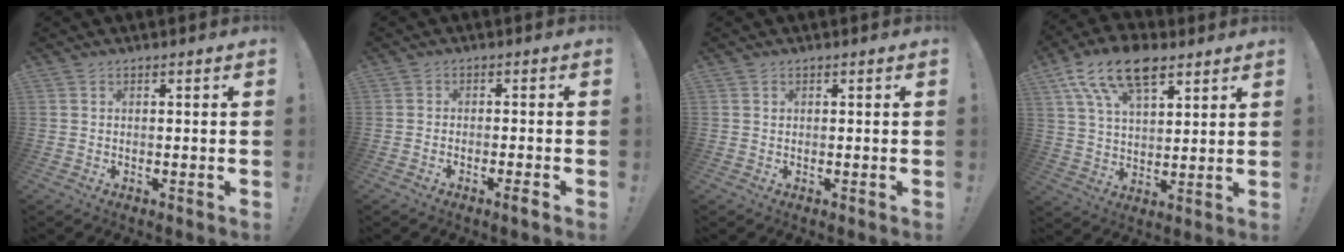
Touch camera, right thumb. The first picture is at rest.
{"total": 2.9, "force": [-2.0, -0.1, 2.1], "torque": [-0.037, 0.005, -0.033]}
{"total": 0.6, "force": [0.2, 0.6, 0.1], "torque": [-0.002, 0.001, 0.004]}
{"total": 16.1, "force": [9.4, 8.1, 10.3], "torque": [-0.189, -0.043, 0.169]}